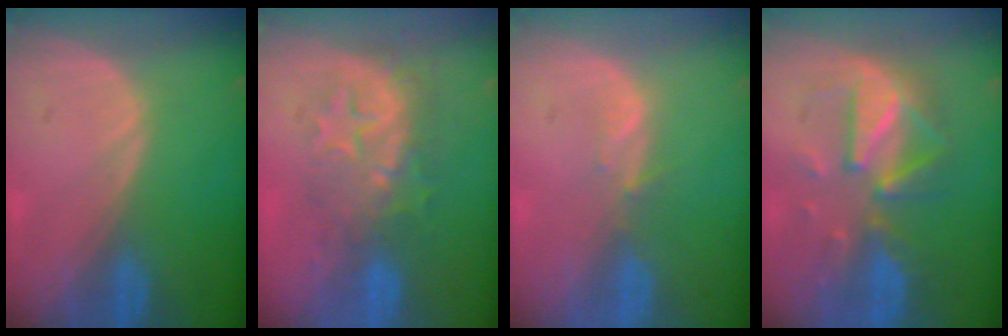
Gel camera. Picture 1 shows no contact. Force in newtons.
{"total": 8.7, "press": 8.0, "slide": 3.5}
{"total": 1.7, "press": 1.5, "slide": 0.8}
{"total": 8.2, "press": 8.2, "slide": 0.1}